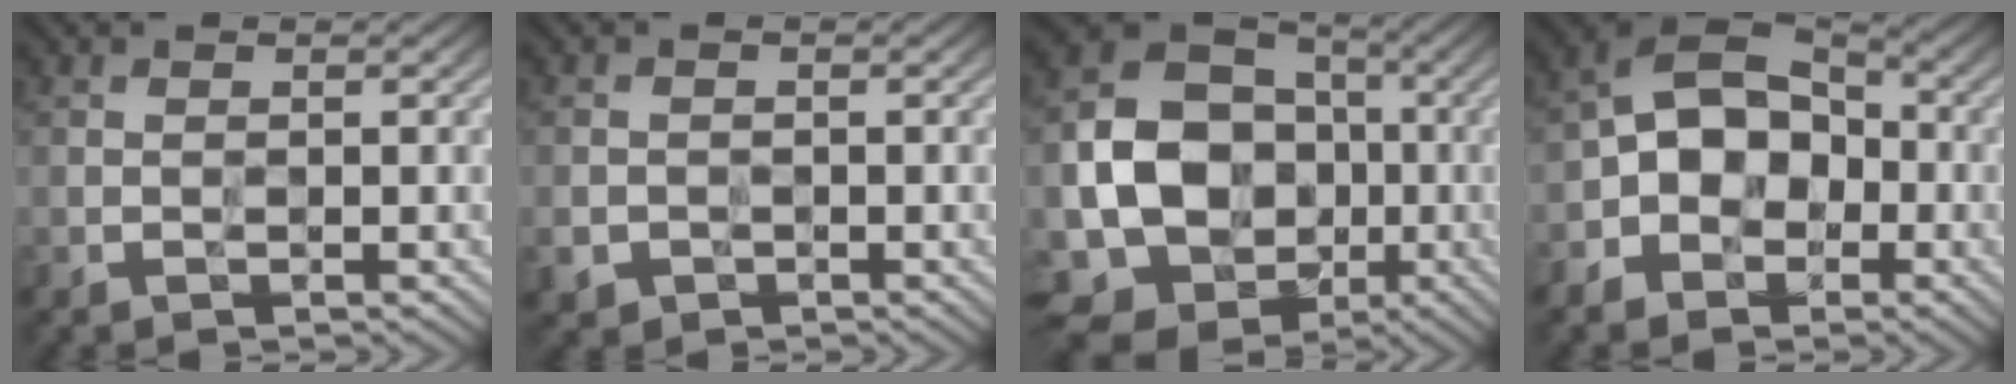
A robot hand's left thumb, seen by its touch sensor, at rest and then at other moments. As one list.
[{"total": 1.8, "force": [-0.9, 1.5, 0.6], "torque": [-0.012, -0.008, -0.017]}, {"total": 16.7, "force": [-3.3, 14.0, 8.6], "torque": [-0.186, -0.039, -0.053]}, {"total": 9.1, "force": [-2.2, 6.8, 5.6], "torque": [-0.087, 0.001, -0.060]}]